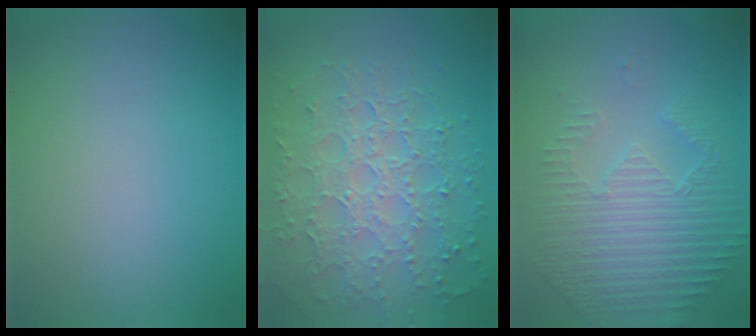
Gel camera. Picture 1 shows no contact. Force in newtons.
{"total": 7.5, "press": 5.6, "slide": 5.0}
{"total": 5.0, "press": 3.5, "slide": 3.5}